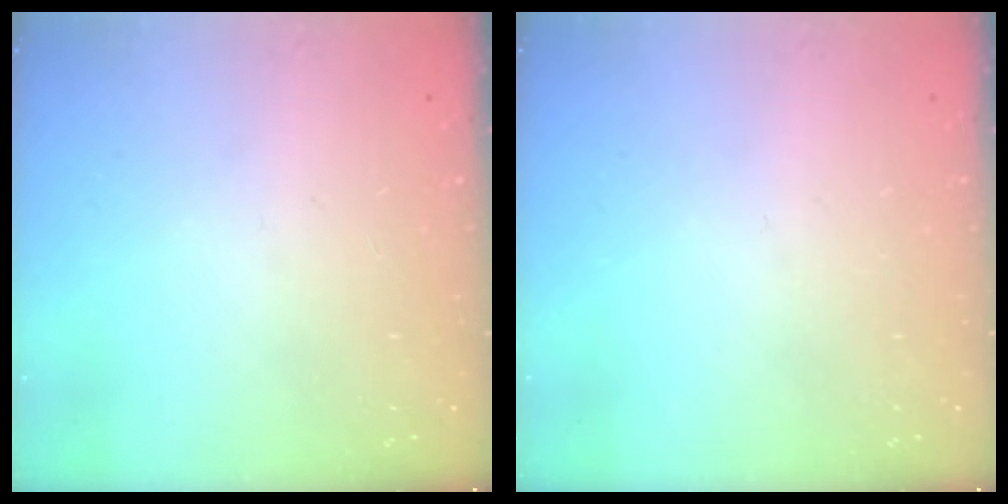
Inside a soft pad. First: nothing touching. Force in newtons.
{"total": 0.0}